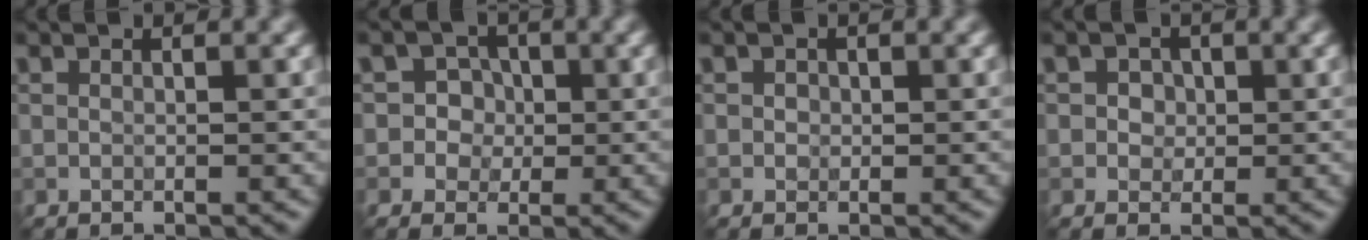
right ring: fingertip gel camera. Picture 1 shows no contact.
{"total": 2.8, "force": [0.2, 2.7, 0.7], "torque": [0.007, 0.004, -0.001]}
{"total": 0.7, "force": [0.0, 0.7, 0.2], "torque": [0.000, -0.001, 0.001]}
{"total": 1.9, "force": [0.5, 1.6, 0.9], "torque": [-0.013, 0.007, 0.008]}